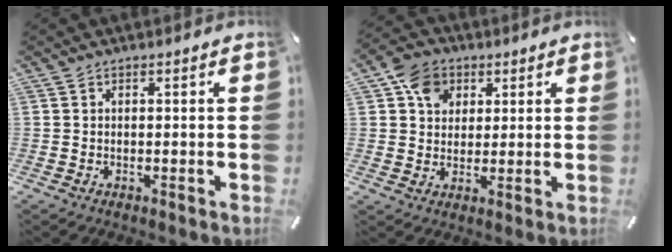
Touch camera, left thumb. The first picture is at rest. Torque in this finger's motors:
{"motor_torque": [0.90, 0.81, 0.45, -0.63, 0.22]}